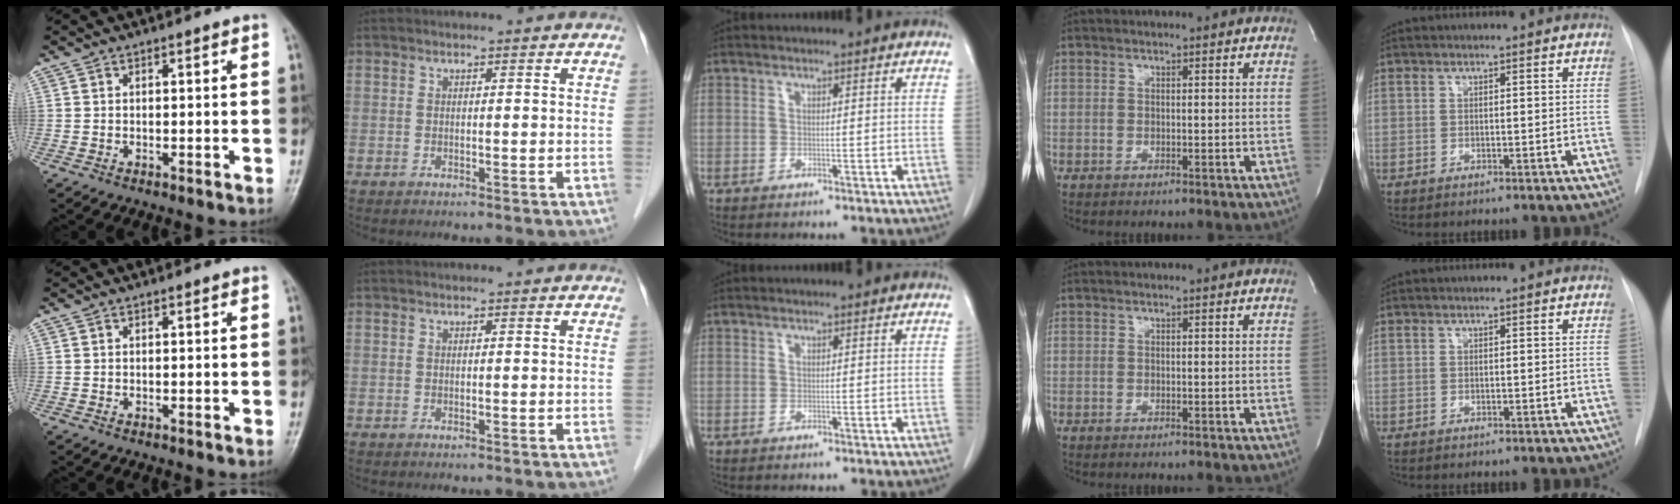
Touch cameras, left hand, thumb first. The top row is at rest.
{}